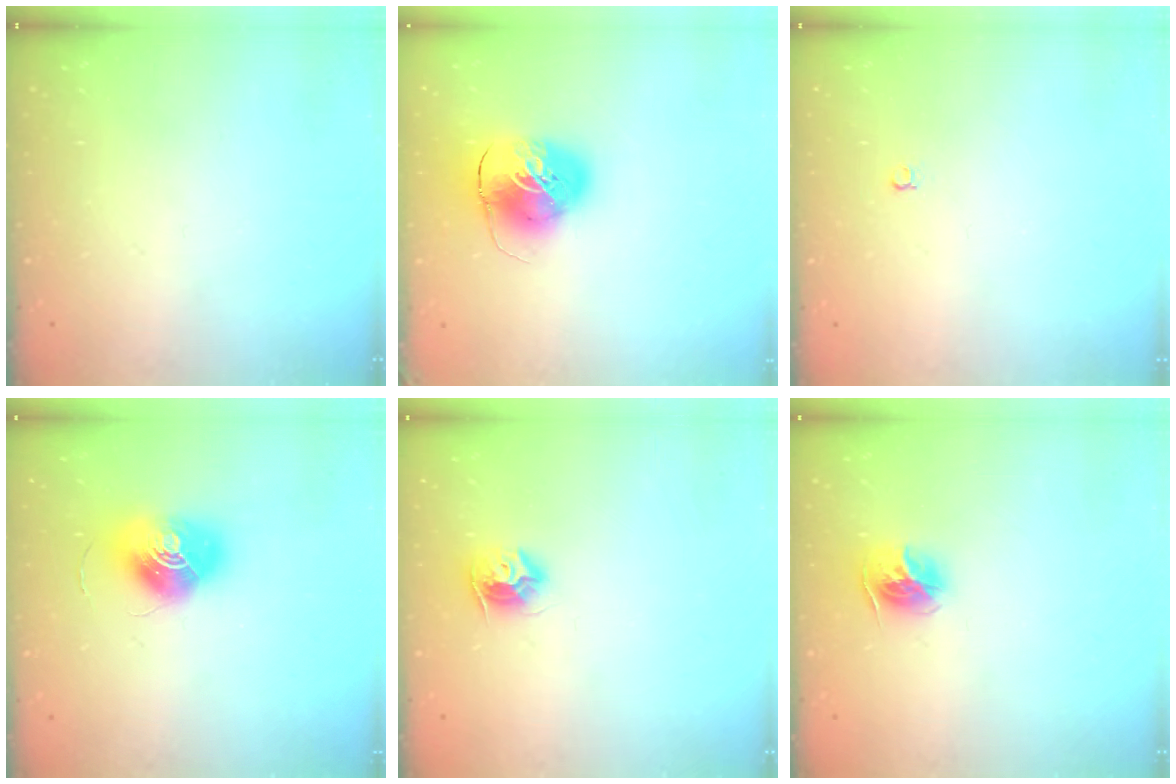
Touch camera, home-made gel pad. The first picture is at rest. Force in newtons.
{"total": 10.4, "press": 10.2, "slide": 1.8}
{"total": 3.6, "press": 3.6, "slide": 0.6}
{"total": 13.5, "press": 13.5, "slide": 0.6}
{"total": 8.8, "press": 8.8, "slide": 0.4}
{"total": 10.3, "press": 10.3, "slide": 0.6}